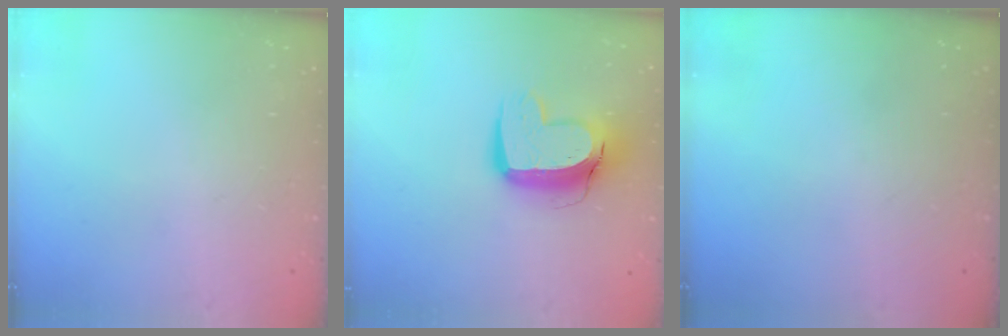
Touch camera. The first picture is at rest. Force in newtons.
{"total": 14.0, "press": 14.0, "slide": 1.5}
{"total": 0.0}